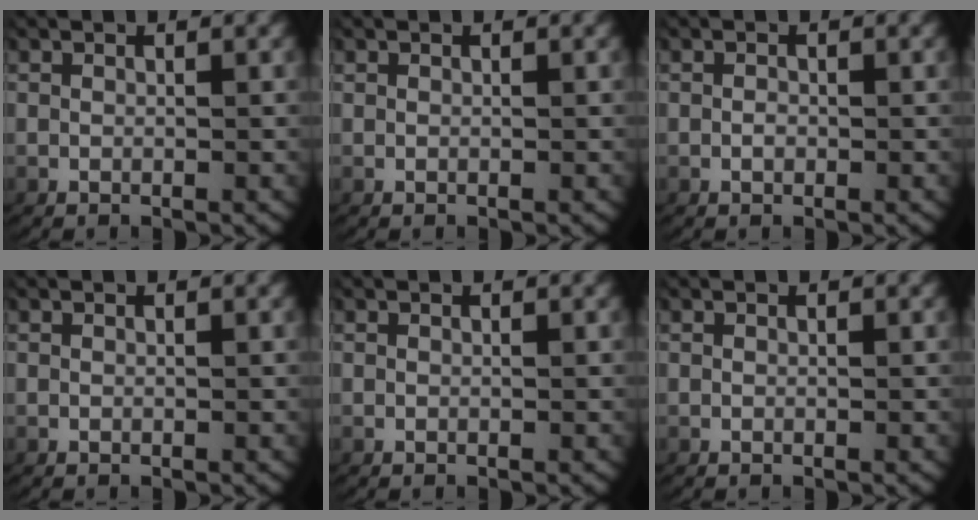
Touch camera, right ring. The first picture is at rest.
{"total": 0.0}
{"total": 0.6, "force": [-0.3, 0.3, 0.3], "torque": [-0.014, -0.007, -0.001]}
{"total": 0.0}
{"total": 0.0}
{"total": 0.0}